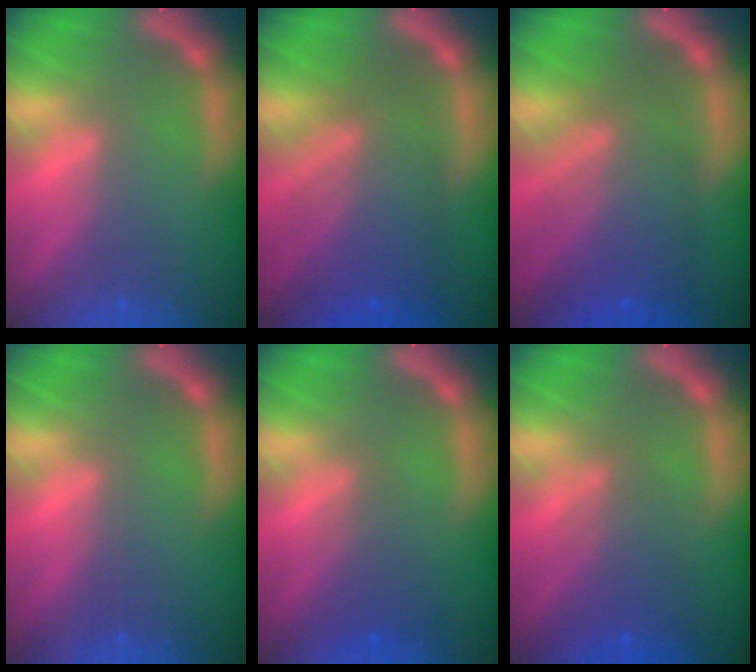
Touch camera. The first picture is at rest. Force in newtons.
{"total": 8.1}
{"total": 8.1}
{"total": 0.0}
{"total": 2.4}
{"total": 4.1}